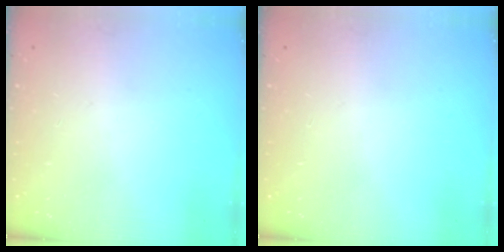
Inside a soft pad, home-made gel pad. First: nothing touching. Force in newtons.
{"total": 0.0}